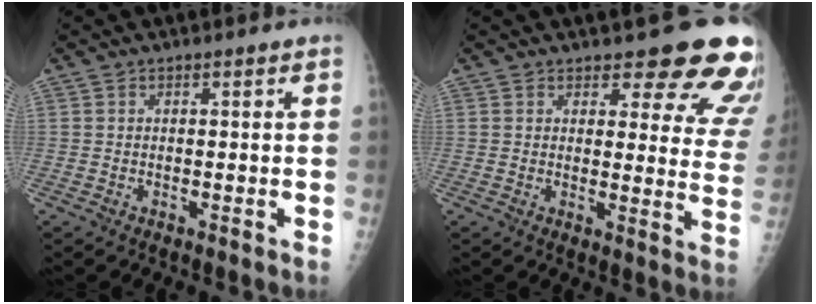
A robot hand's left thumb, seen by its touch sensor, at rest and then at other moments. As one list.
[{"total": 14.7, "force": [12.0, 5.1, 6.8], "torque": [-0.030, -0.081, 0.117]}]